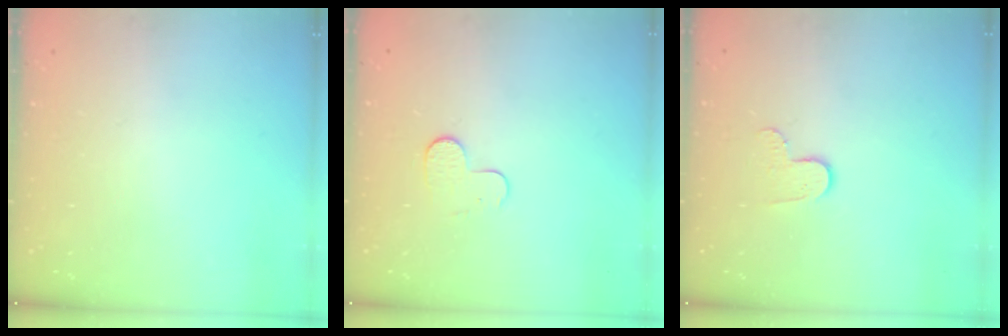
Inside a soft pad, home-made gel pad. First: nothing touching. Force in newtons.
{"total": 6.2, "press": 6.1, "slide": 0.6}
{"total": 6.2, "press": 6.1, "slide": 0.5}